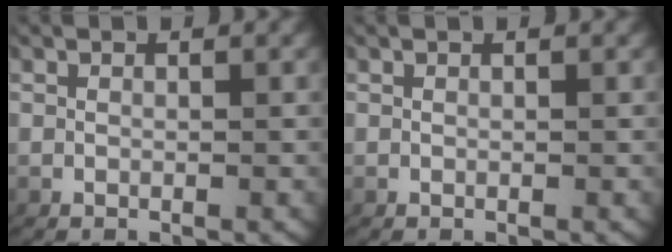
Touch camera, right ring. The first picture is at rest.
{"total": 0.0}